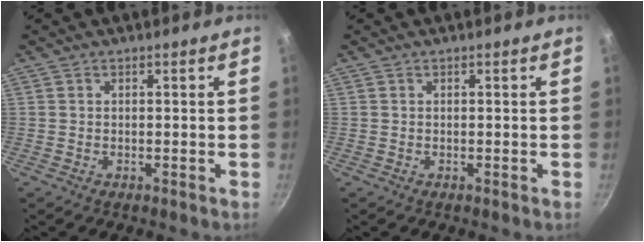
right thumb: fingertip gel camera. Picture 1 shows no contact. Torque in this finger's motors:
{"motor_torque": [-0.02, -0.01, -0.13, 0.17, 0.00]}